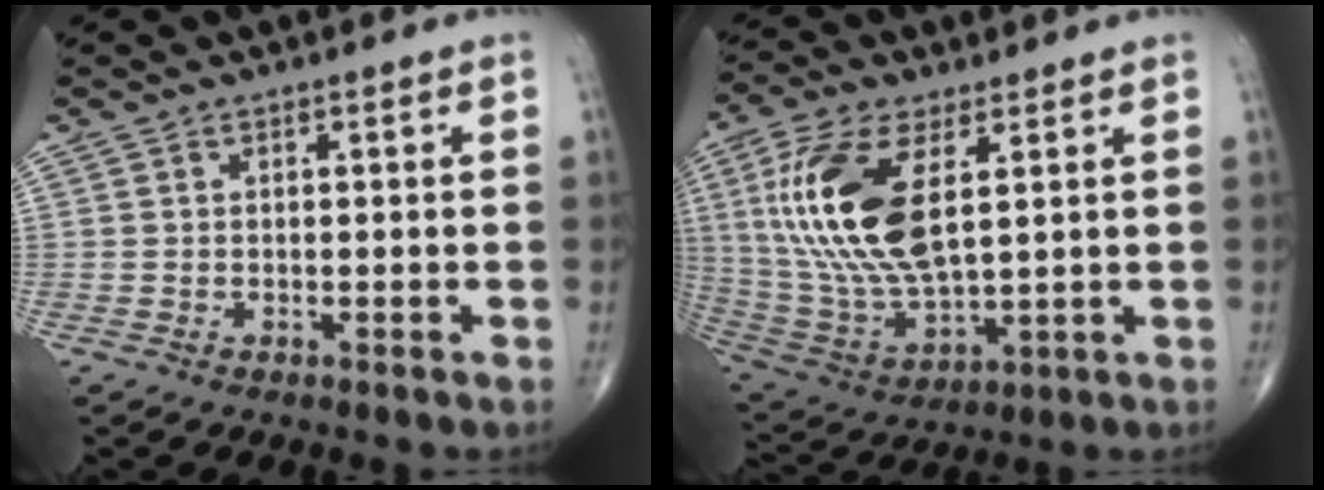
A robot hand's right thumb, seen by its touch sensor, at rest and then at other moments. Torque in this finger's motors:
{"motor_torque": [-0.67, 1.93, 1.87, 0.88, 0.20]}